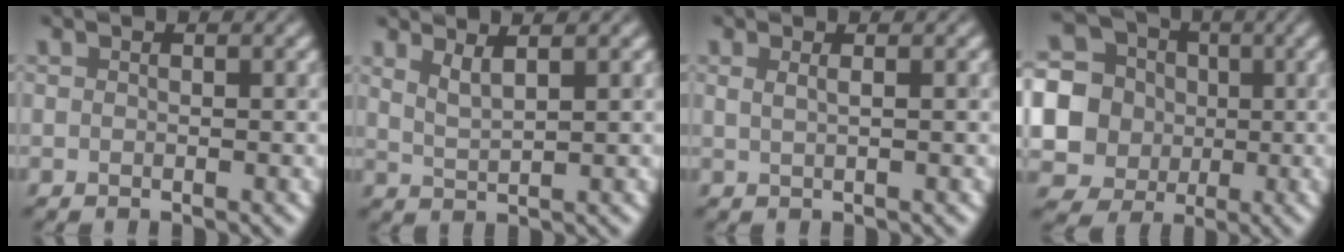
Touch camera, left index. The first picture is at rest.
{"total": 1.4, "force": [1.1, -0.3, 0.9], "torque": [-0.025, 0.011, 0.037]}
{"total": 1.8, "force": [1.0, 0.8, 1.2], "torque": [-0.010, 0.016, 0.000]}
{"total": 10.2, "force": [-0.8, 9.9, 2.0], "torque": [-0.107, 0.011, -0.006]}